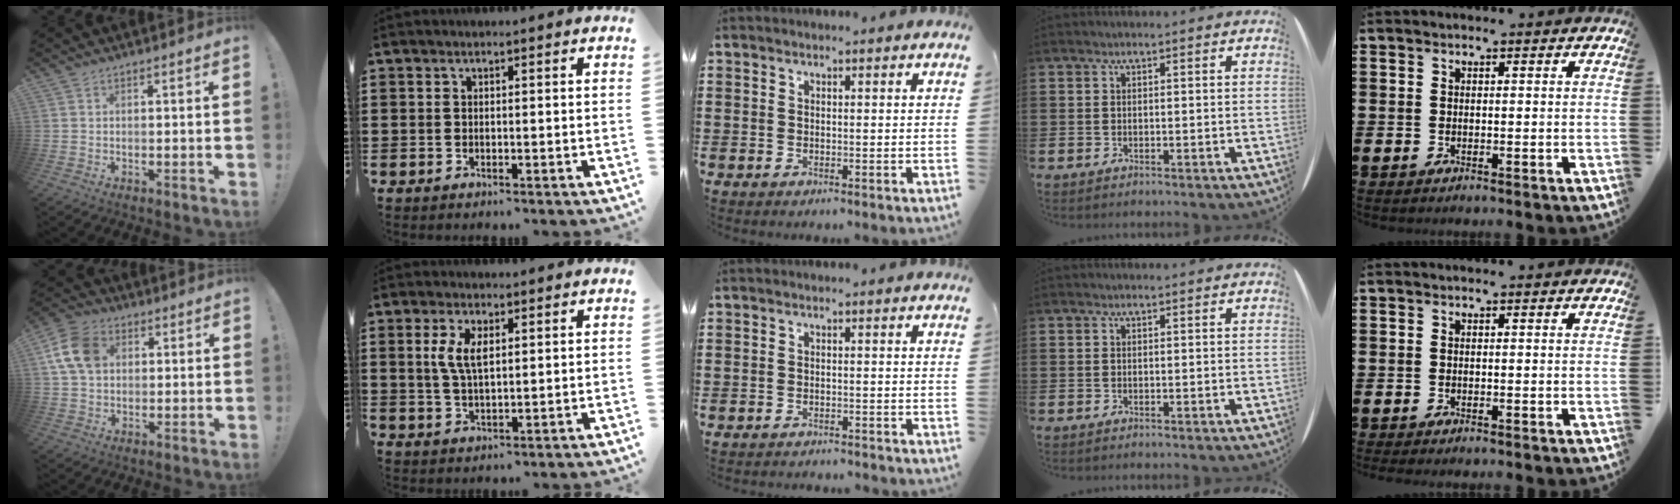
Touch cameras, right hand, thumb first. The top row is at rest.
{"thumb": {"total": 11.6, "force": [2.9, 8.7, 7.2], "torque": [-0.137, 0.014, 0.061]}, "index": {"total": 4.9, "force": [1.3, 2.1, 4.2], "torque": [-0.090, 0.008, 0.021]}, "middle": {"total": 1.1, "force": [-1.1, 0.0, 0.0], "torque": [-0.003, 0.002, -0.024]}}